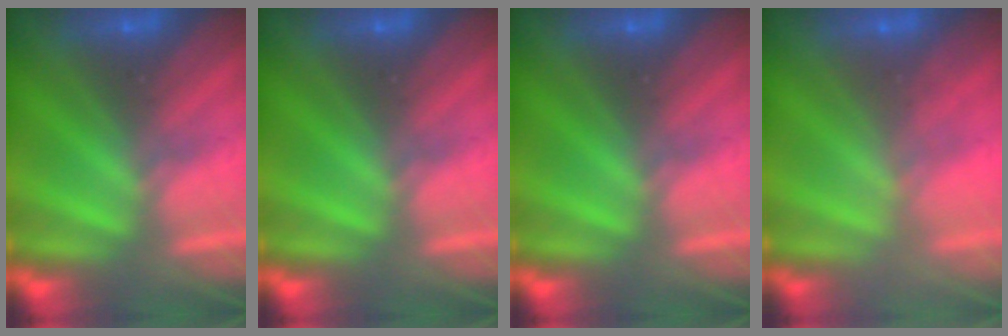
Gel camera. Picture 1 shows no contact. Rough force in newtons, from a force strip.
{"total": 0.0}
{"total": 0.0}
{"total": 1.8}